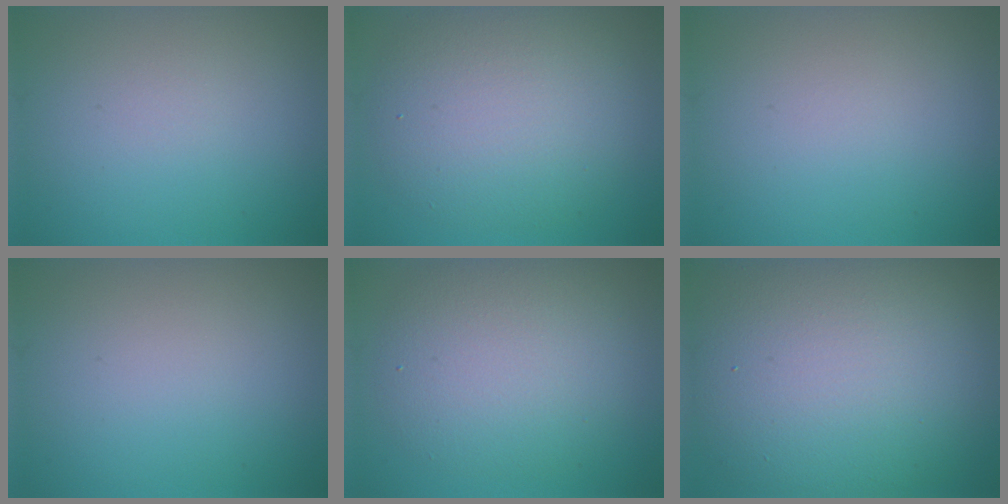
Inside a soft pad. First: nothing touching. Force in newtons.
{"total": 7.1, "press": 7.1, "slide": 0.6}
{"total": 0.0}
{"total": 0.0}
{"total": 6.1, "press": 6.1, "slide": 0.3}
{"total": 13.7, "press": 13.7, "slide": 0.7}